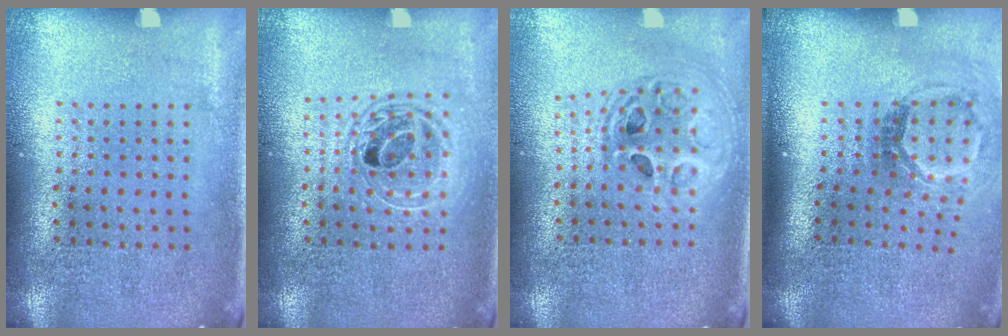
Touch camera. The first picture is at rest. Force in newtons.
{"total": 1.7, "press": 1.4, "slide": 0.9}
{"total": 2.0, "press": 1.6, "slide": 1.2}
{"total": 1.9, "press": 1.2, "slide": 1.4}